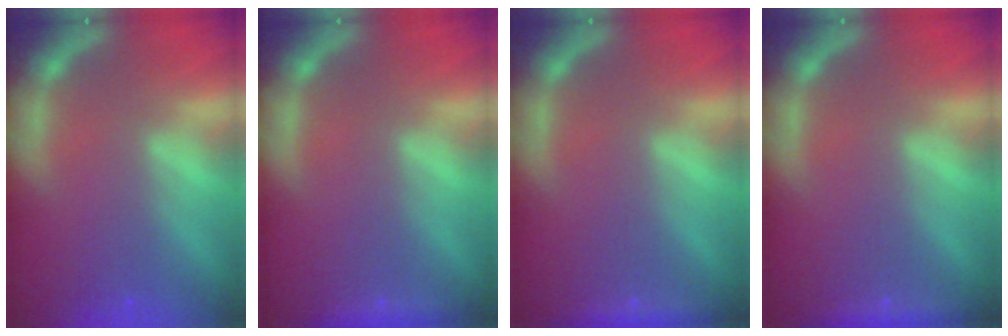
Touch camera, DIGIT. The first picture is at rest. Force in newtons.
{"total": 1.4}
{"total": 1.9}
{"total": 1.9}